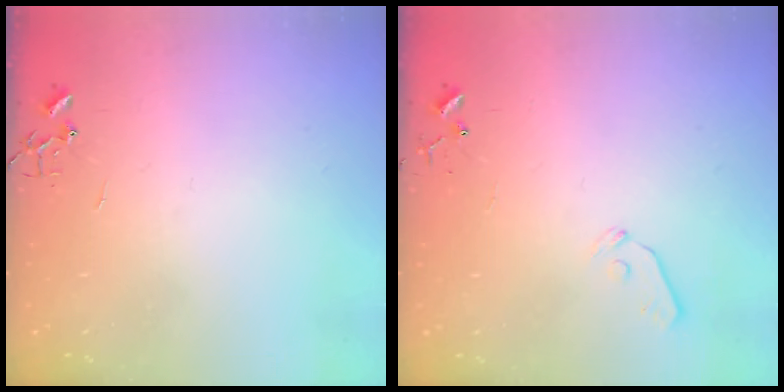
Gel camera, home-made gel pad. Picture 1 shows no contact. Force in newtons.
{"total": 5.5, "press": 5.5, "slide": 0.5}